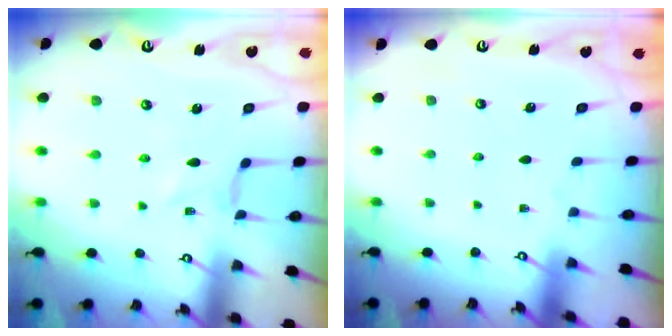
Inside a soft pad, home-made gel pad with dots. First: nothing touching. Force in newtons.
{"total": 0.0}